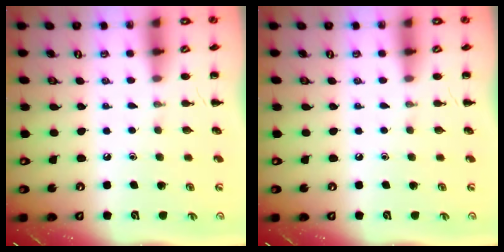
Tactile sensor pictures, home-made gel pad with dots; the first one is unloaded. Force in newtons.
{"total": 0.0}